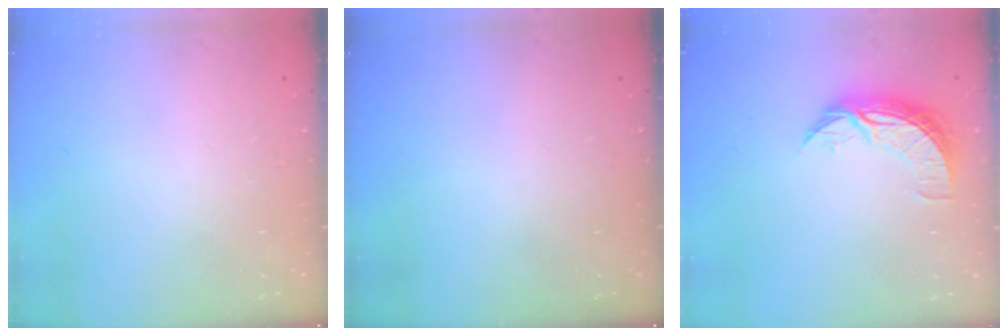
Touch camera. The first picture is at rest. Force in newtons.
{"total": 0.0}
{"total": 8.8, "press": 8.8, "slide": 0.5}